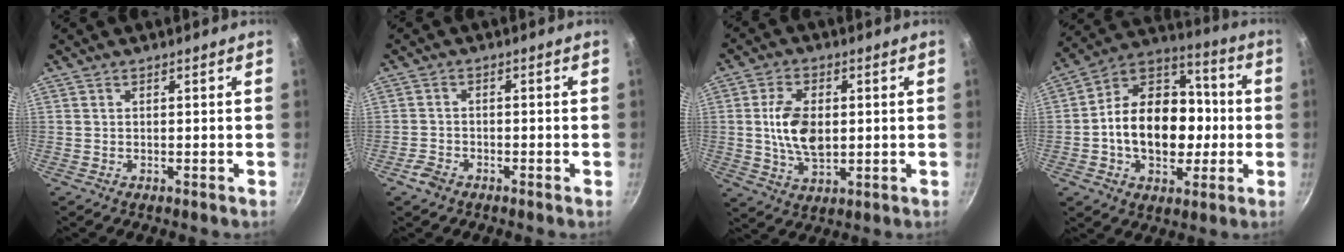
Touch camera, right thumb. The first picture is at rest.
{"total": 2.7, "force": [-2.1, 1.4, 1.1], "torque": [-0.030, 0.016, -0.040]}
{"total": 9.7, "force": [0.6, 5.7, 7.8], "torque": [-0.134, -0.005, 0.012]}
{"total": 19.6, "force": [-2.1, 14.3, 13.1], "torque": [-0.176, 0.042, -0.047]}